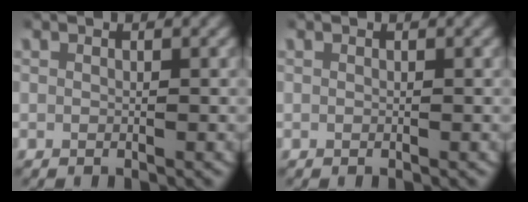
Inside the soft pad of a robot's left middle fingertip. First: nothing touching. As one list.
[{"total": 0.0}]